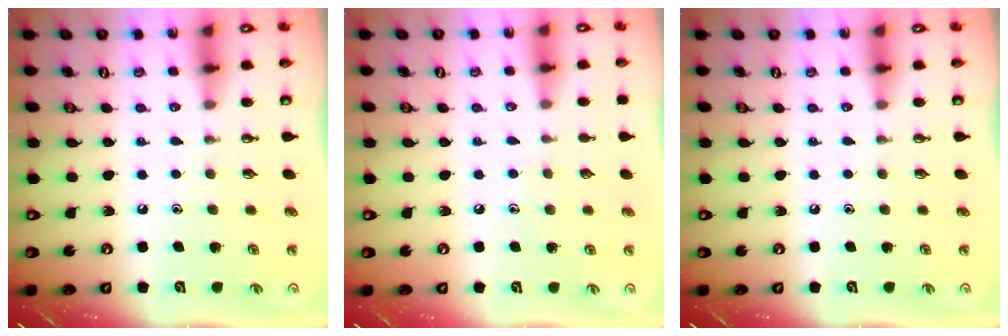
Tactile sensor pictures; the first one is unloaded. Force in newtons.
{"total": 3.2, "press": 3.1, "slide": 0.4}
{"total": 0.0}